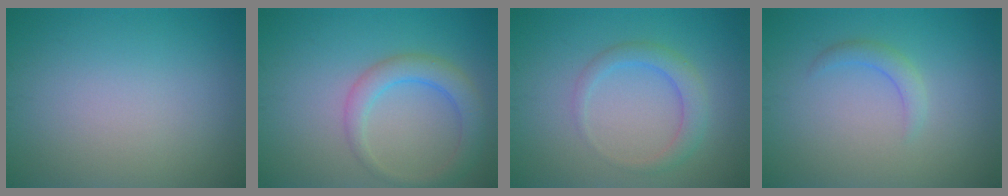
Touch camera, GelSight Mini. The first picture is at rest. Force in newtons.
{"total": 3.5, "press": 3.5, "slide": 0.1}
{"total": 2.6, "press": 2.6, "slide": 0.1}
{"total": 1.5, "press": 1.5, "slide": 0.1}